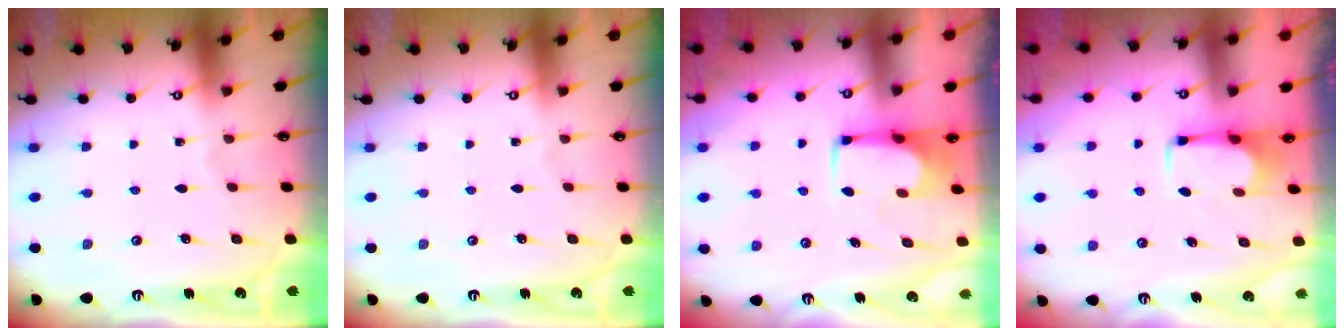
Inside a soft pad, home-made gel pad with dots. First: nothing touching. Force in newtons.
{"total": 0.0}
{"total": 1.5, "press": 1.5, "slide": 0.3}
{"total": 2.9, "press": 2.9, "slide": 0.5}